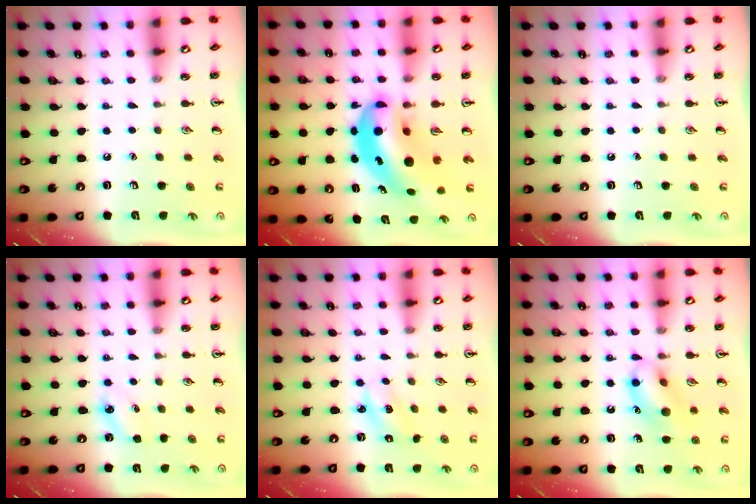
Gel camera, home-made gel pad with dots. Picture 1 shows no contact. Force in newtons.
{"total": 10.6, "press": 10.2, "slide": 2.9}
{"total": 0.0}
{"total": 3.7, "press": 3.5, "slide": 1.1}
{"total": 2.1, "press": 2.0, "slide": 0.7}
{"total": 12.8, "press": 12.7, "slide": 2.0}